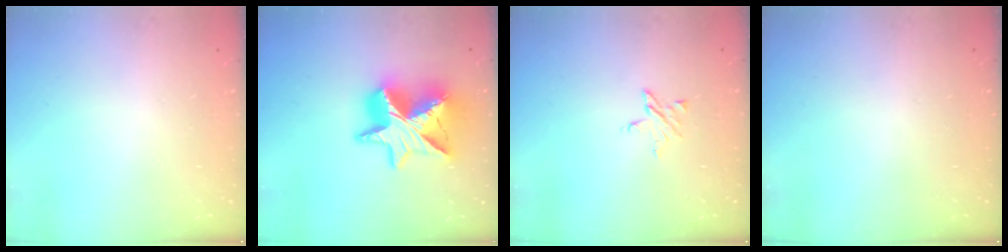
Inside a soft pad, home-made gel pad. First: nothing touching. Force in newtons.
{"total": 20.4, "press": 20.4, "slide": 1.7}
{"total": 3.1, "press": 3.0, "slide": 0.3}
{"total": 0.0}